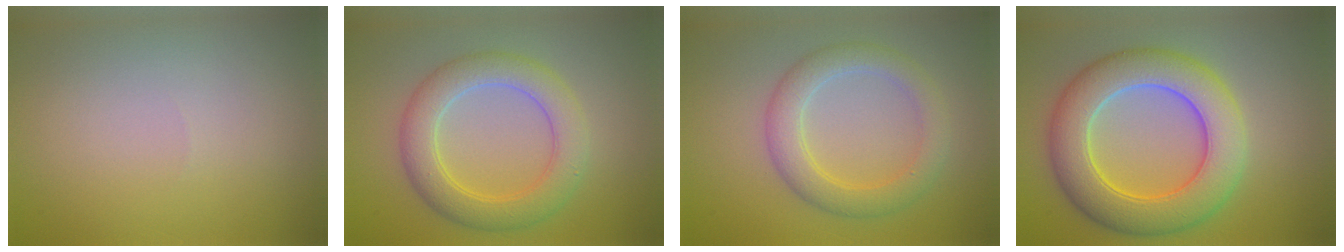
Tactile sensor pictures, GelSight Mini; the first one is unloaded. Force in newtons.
{"total": 5.0, "press": 5.0, "slide": 0.3}
{"total": 3.9, "press": 3.9, "slide": 0.2}
{"total": 8.4, "press": 8.4, "slide": 0.3}